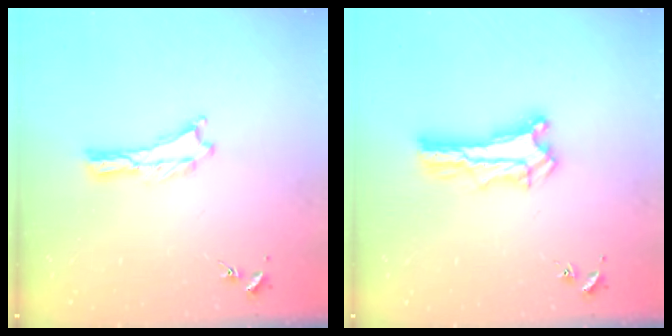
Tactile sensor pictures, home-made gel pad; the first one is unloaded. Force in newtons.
{"total": 1.5, "press": 1.5, "slide": 0.2}